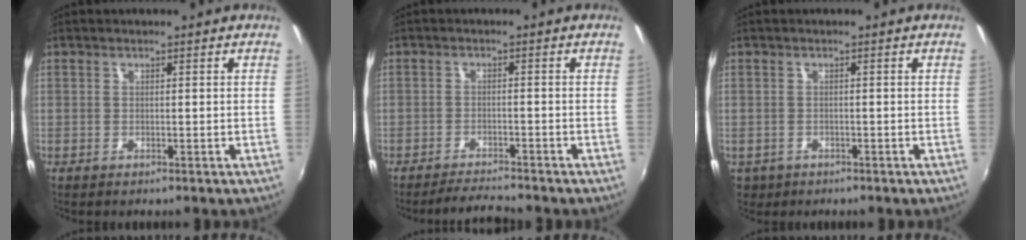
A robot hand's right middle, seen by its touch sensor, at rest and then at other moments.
{"total": 4.4, "force": [-4.3, 0.0, 1.0], "torque": [-0.041, -0.008, -0.073]}
{"total": 3.6, "force": [-1.3, 3.1, 1.4], "torque": [-0.036, -0.007, -0.015]}